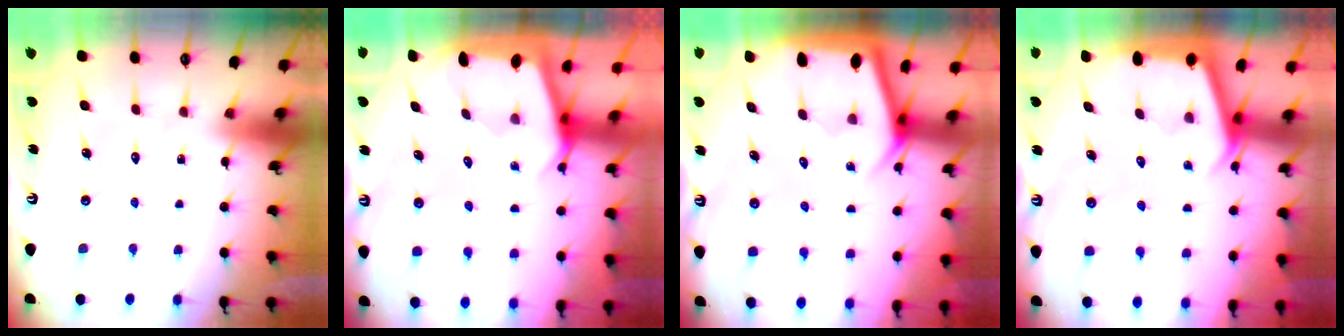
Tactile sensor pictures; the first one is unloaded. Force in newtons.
{"total": 1.9, "press": 1.9, "slide": 0.1}
{"total": 3.9, "press": 3.9, "slide": 0.4}
{"total": 2.8, "press": 2.8, "slide": 0.4}